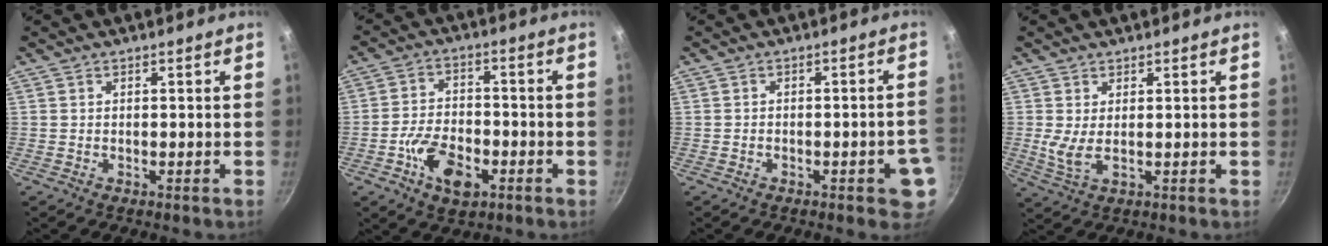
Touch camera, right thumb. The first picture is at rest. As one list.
[{"total": 9.9, "force": [-4.0, 5.8, 7.0], "torque": [-0.114, 0.023, -0.072]}, {"total": 6.1, "force": [-2.1, 2.1, 5.4], "torque": [-0.049, 0.018, -0.019]}, {"total": 4.0, "force": [0.7, 1.7, 3.6], "torque": [-0.072, -0.011, 0.021]}]